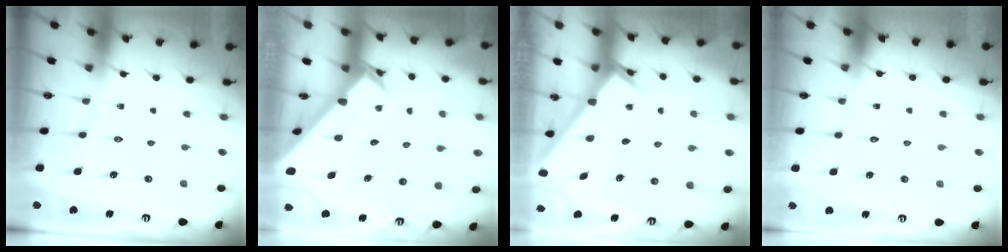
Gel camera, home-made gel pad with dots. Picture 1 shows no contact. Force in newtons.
{"total": 3.0, "press": 3.0, "slide": 0.2}
{"total": 2.3, "press": 2.3, "slide": 0.2}
{"total": 1.5, "press": 1.5, "slide": 0.1}